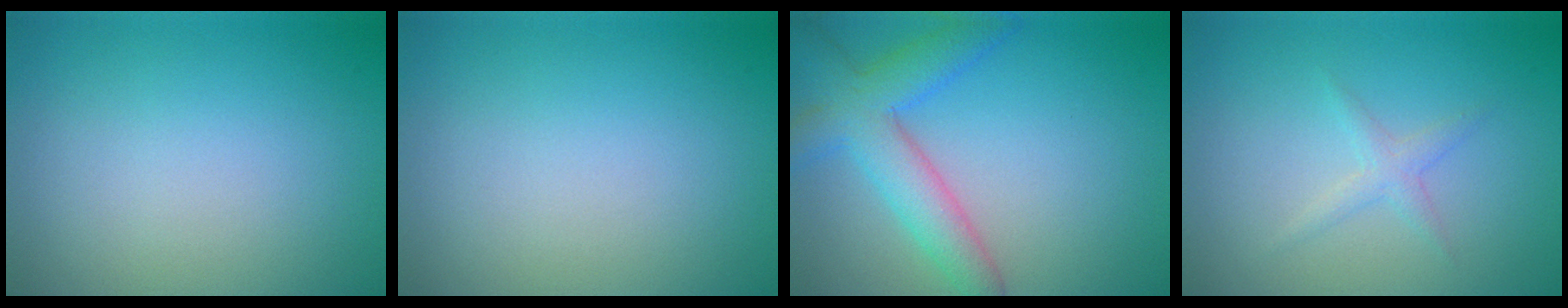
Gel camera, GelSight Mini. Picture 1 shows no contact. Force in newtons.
{"total": 0.0}
{"total": 5.1, "press": 5.1, "slide": 0.2}
{"total": 1.8, "press": 1.8, "slide": 0.1}